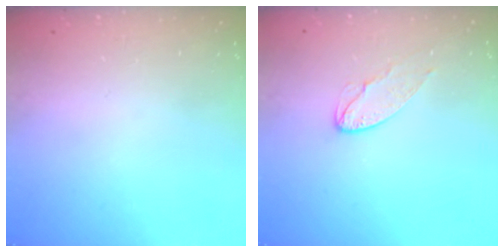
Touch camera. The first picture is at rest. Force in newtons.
{"total": 6.9, "press": 6.9, "slide": 0.3}